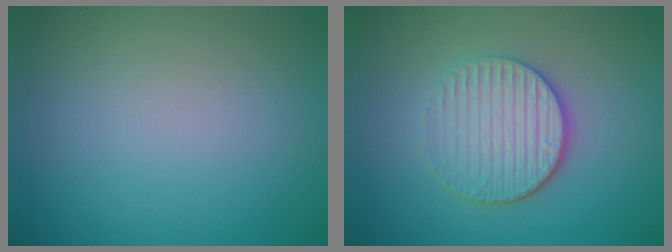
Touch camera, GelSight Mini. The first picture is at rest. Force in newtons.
{"total": 4.3, "press": 3.5, "slide": 2.5}